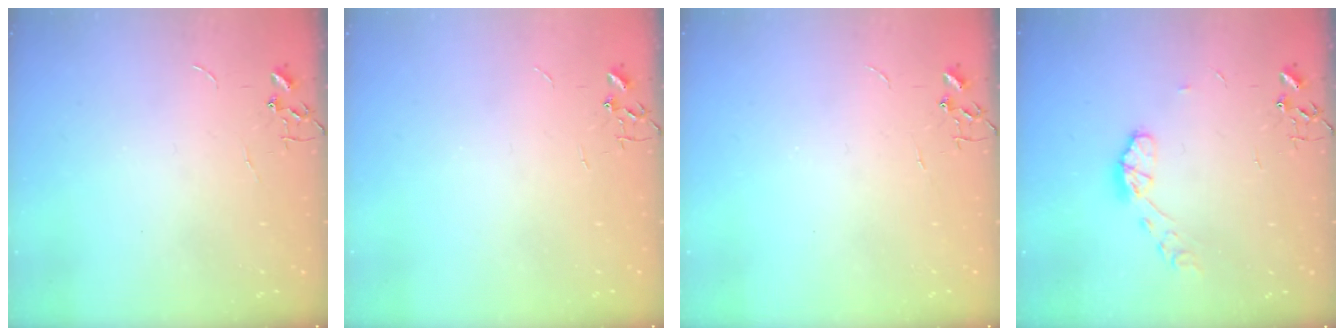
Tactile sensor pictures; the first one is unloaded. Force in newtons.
{"total": 0.0}
{"total": 0.0}
{"total": 7.5, "press": 7.5, "slide": 0.5}